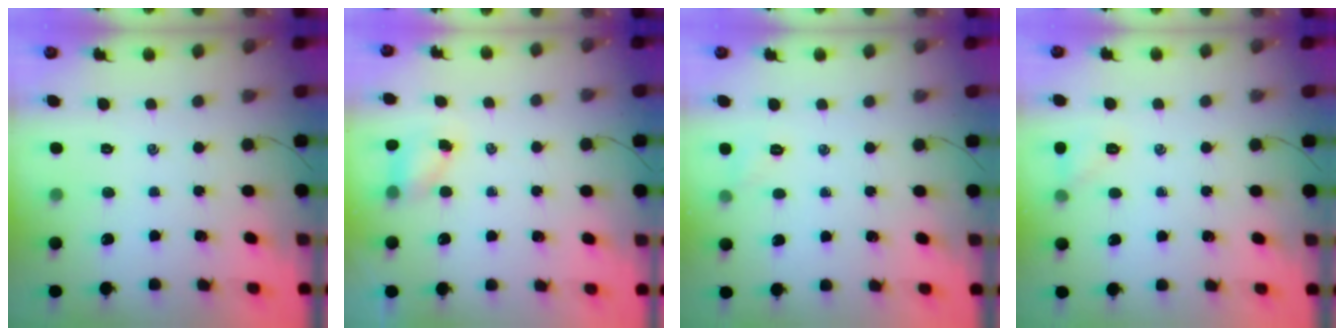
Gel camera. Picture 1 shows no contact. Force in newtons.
{"total": 4.8, "press": 4.8, "slide": 0.7}
{"total": 4.5, "press": 4.3, "slide": 1.3}
{"total": 5.6, "press": 5.3, "slide": 1.7}